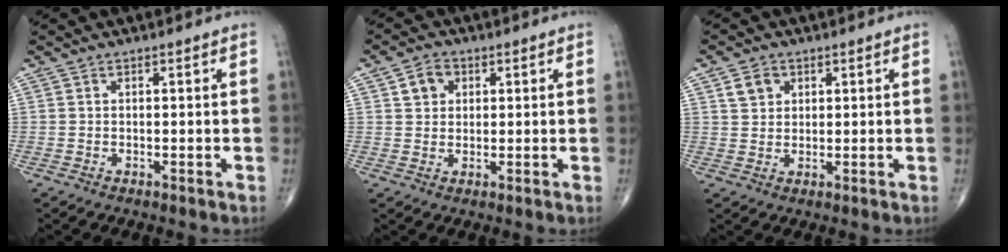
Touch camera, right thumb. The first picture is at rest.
{"total": 4.3, "force": [1.5, 3.5, 2.0], "torque": [-0.016, 0.000, 0.023]}
{"total": 3.8, "force": [1.7, 3.0, 1.5], "torque": [-0.012, -0.005, 0.031]}